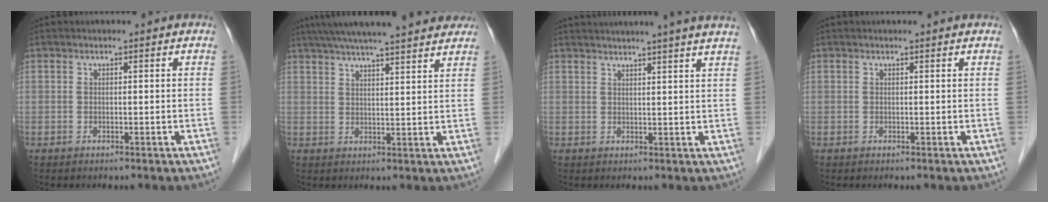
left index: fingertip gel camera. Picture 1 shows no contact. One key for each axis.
{"total": 20.7, "fx": 18.0, "fy": 1.8, "fz": 10.1, "tx": -0.164, "ty": 0.039, "tz": 0.241}
{"total": 15.0, "fx": 13.6, "fy": -1.2, "fz": 6.3, "tx": -0.105, "ty": -0.005, "tz": 0.162}
{"total": 0.9, "fx": 0.9, "fy": -0.1, "fz": 0.2, "tx": -0.012, "ty": 0.000, "tz": 0.011}